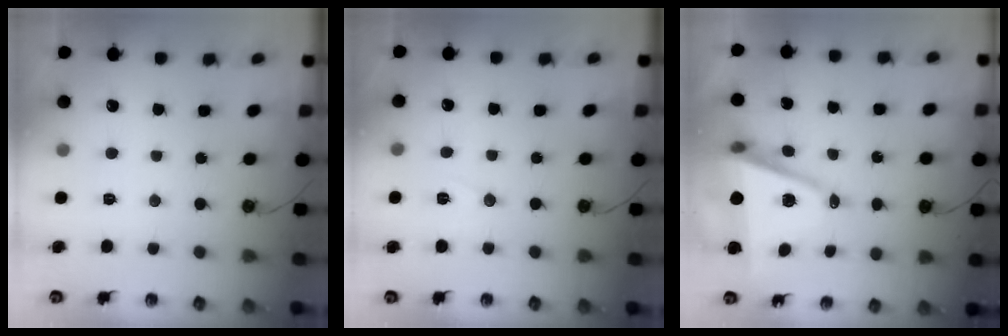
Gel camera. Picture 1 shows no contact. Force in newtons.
{"total": 6.0, "press": 4.0, "slide": 4.5}
{"total": 10.4, "press": 9.6, "slide": 3.9}